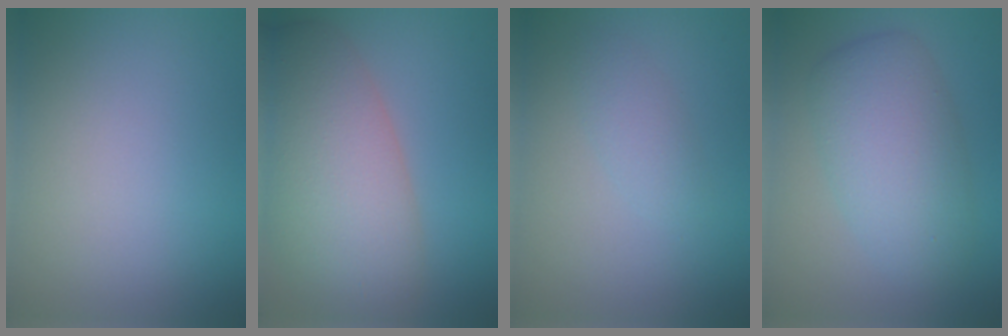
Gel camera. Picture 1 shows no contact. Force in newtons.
{"total": 10.3, "press": 10.3, "slide": 0.7}
{"total": 1.6, "press": 1.6, "slide": 0.1}
{"total": 6.1, "press": 6.1, "slide": 0.2}